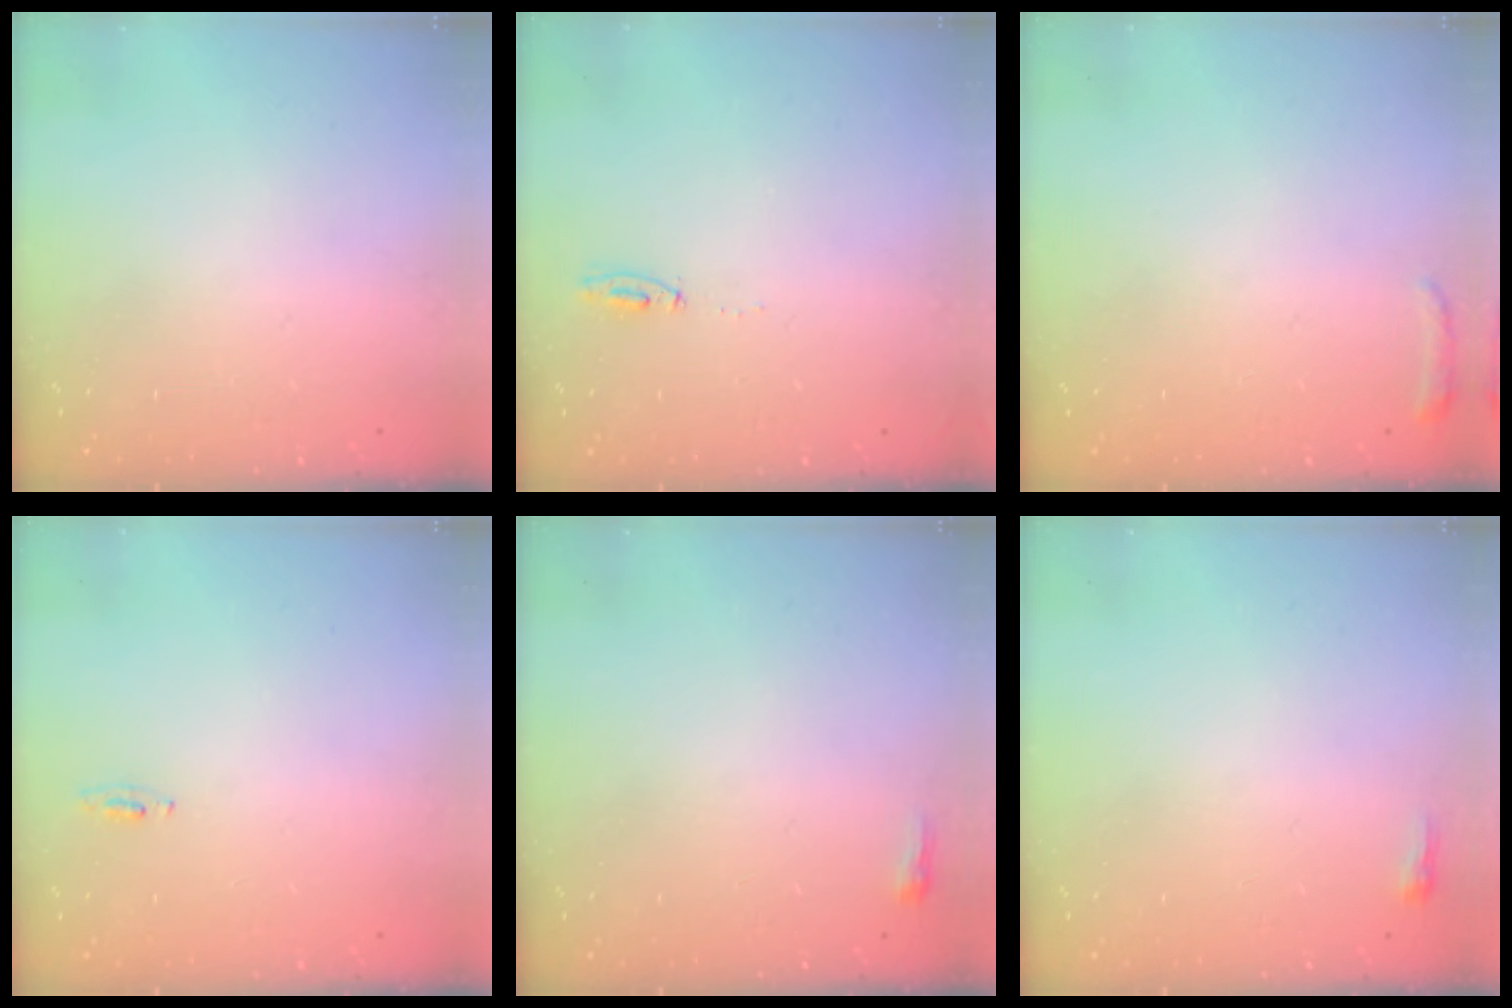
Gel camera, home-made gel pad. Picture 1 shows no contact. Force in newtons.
{"total": 16.2, "press": 5.8, "slide": 15.1}
{"total": 4.7, "press": 4.6, "slide": 0.9}
{"total": 3.8, "press": 2.8, "slide": 2.6}
{"total": 2.3, "press": 2.2, "slide": 0.7}
{"total": 2.3, "press": 2.2, "slide": 0.7}